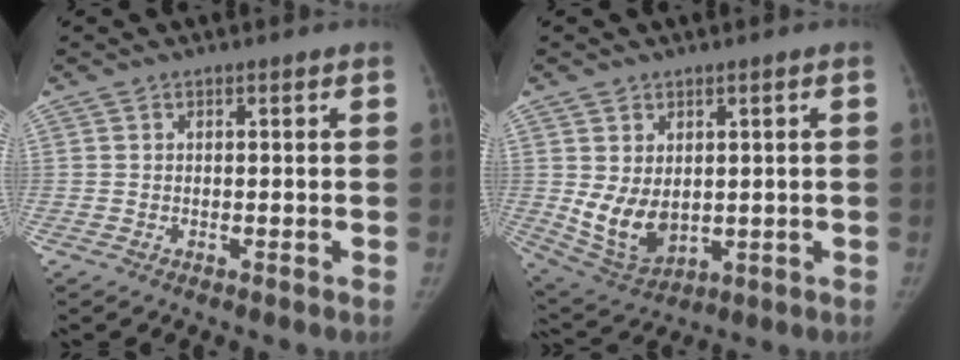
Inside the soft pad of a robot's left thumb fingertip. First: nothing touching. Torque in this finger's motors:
{"motor_torque": [1.23, 1.28, 0.97, -0.65, 0.31]}